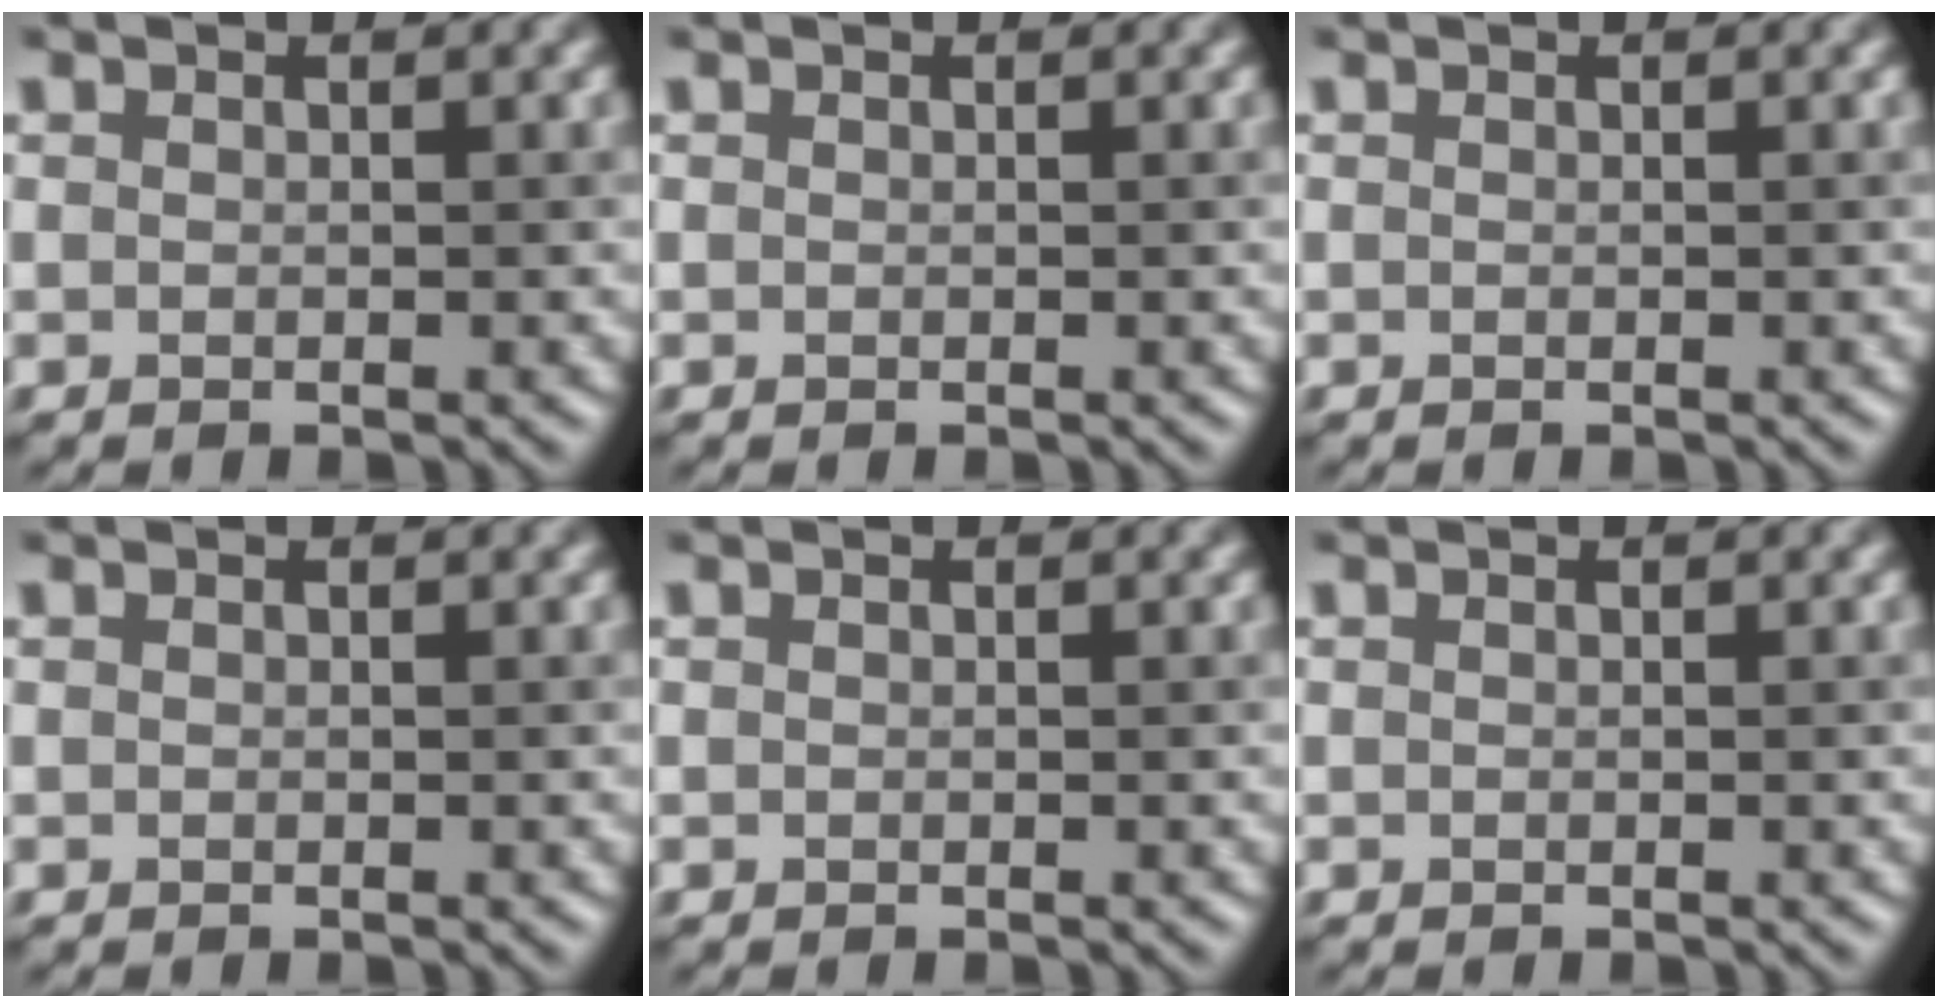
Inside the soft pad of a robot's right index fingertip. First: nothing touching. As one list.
[{"total": 0.0}, {"total": 0.0}, {"total": 0.0}, {"total": 0.0}, {"total": 0.0}]